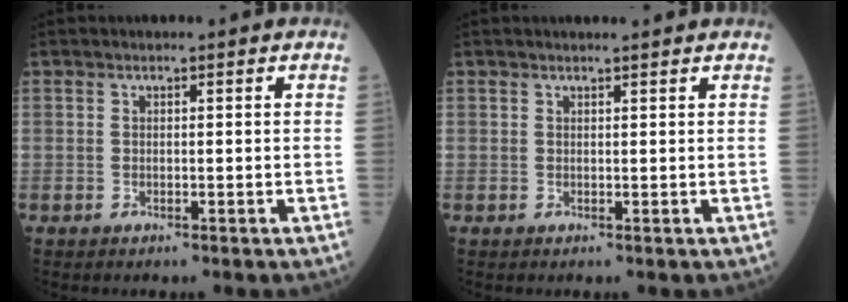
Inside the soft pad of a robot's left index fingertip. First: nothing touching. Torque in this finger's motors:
{"motor_torque": [0.10, 0.00, -0.02, 0.00]}